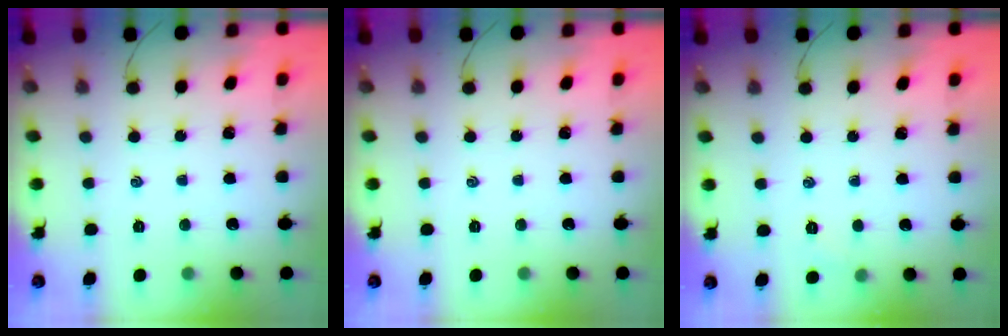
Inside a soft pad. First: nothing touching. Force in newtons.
{"total": 0.0}
{"total": 3.5, "press": 3.3, "slide": 1.1}